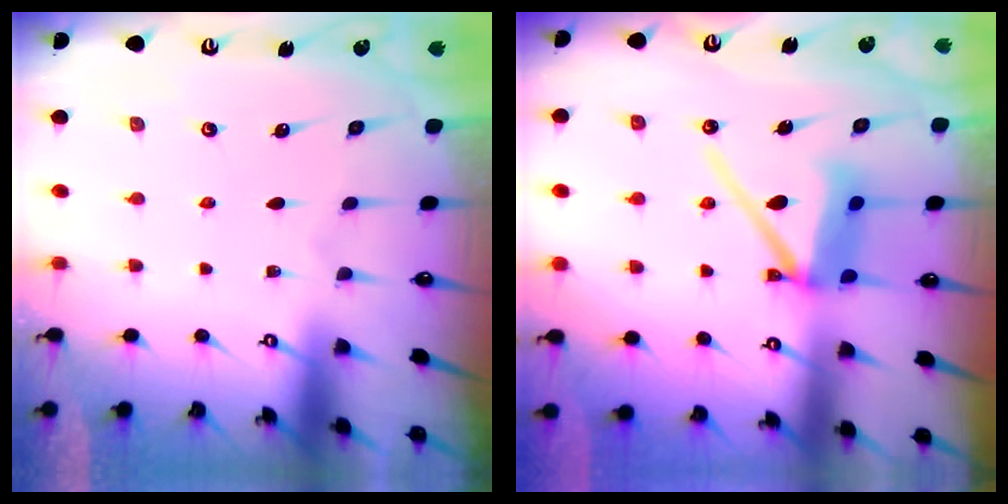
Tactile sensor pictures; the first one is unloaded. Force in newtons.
{"total": 10.8, "press": 10.7, "slide": 1.6}